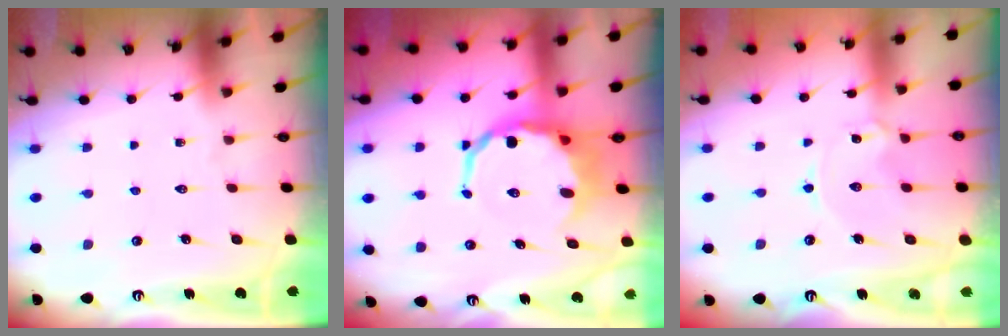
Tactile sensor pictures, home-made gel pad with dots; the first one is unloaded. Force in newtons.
{"total": 8.9, "press": 8.5, "slide": 2.5}
{"total": 1.4, "press": 1.3, "slide": 0.1}